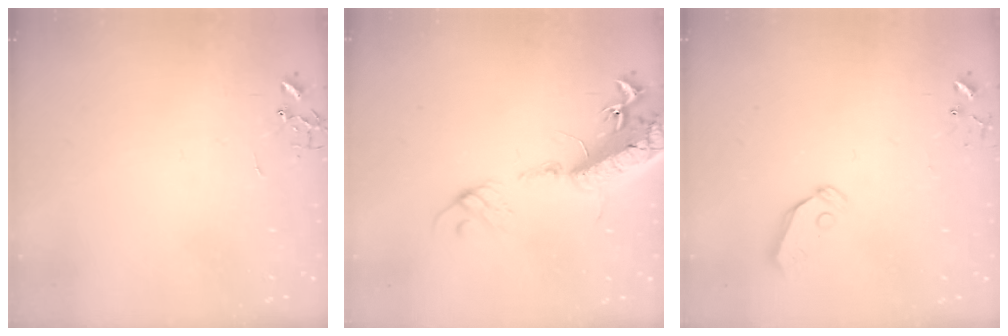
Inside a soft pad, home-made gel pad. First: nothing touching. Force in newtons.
{"total": 22.7, "press": 22.1, "slide": 4.9}
{"total": 6.0, "press": 6.0, "slide": 0.5}